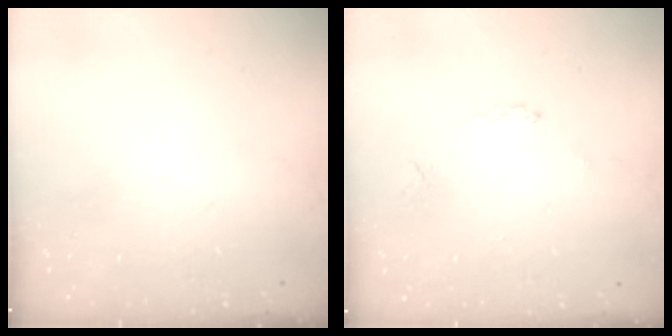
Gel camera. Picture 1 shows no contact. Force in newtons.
{"total": 1.9, "press": 1.8, "slide": 0.5}